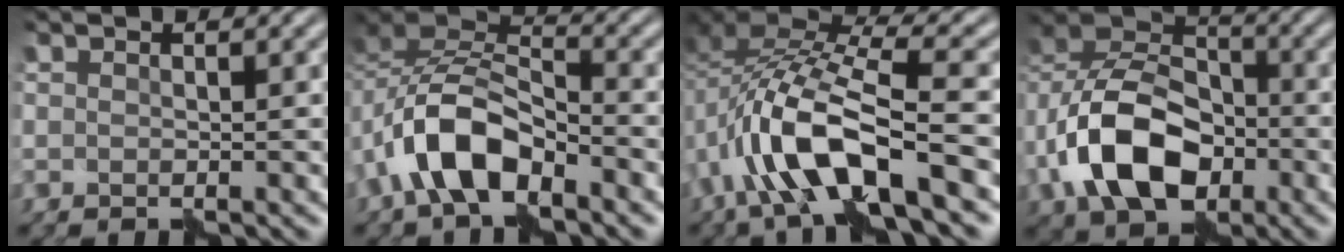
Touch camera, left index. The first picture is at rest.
{"total": 7.5, "force": [-3.7, 4.1, 5.1], "torque": [-0.093, 0.007, -0.077]}
{"total": 9.6, "force": [-3.5, 3.7, 8.2], "torque": [-0.168, 0.010, -0.069]}
{"total": 10.6, "force": [-4.0, 6.9, 7.0], "torque": [-0.142, 0.008, -0.086]}